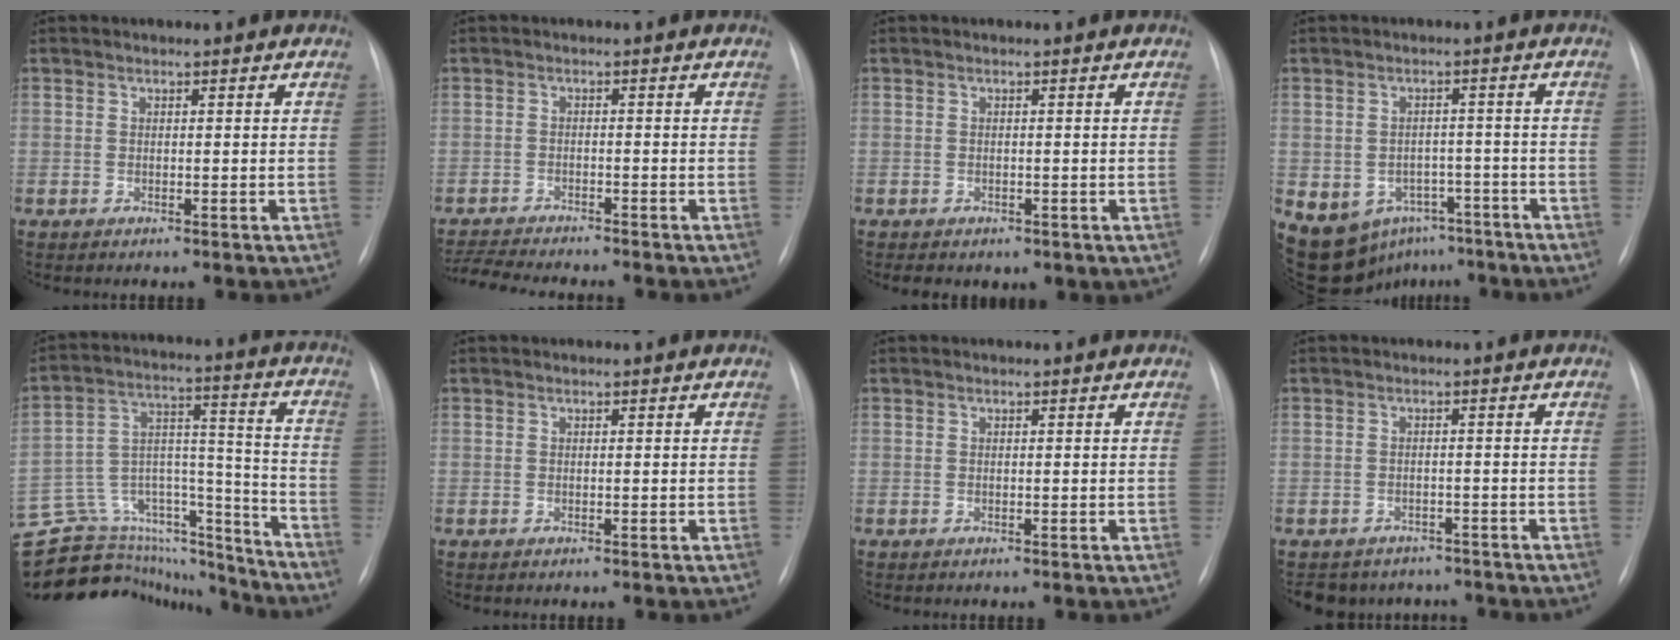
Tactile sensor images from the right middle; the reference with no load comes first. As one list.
[{"total": 7.8, "force": [-7.3, 0.1, 2.8], "torque": [-0.047, -0.016, -0.115]}, {"total": 3.6, "force": [-2.0, 2.3, 1.9], "torque": [-0.029, -0.001, -0.013]}, {"total": 16.2, "force": [-9.1, 12.1, 5.7], "torque": [-0.141, 0.016, -0.105]}, {"total": 23.6, "force": [-21.7, 7.4, 5.2], "torque": [-0.129, 0.064, -0.328]}, {"total": 0.0}, {"total": 0.0}, {"total": 7.1, "force": [-6.2, 3.5, 0.4], "torque": [-0.006, 0.008, -0.073]}]